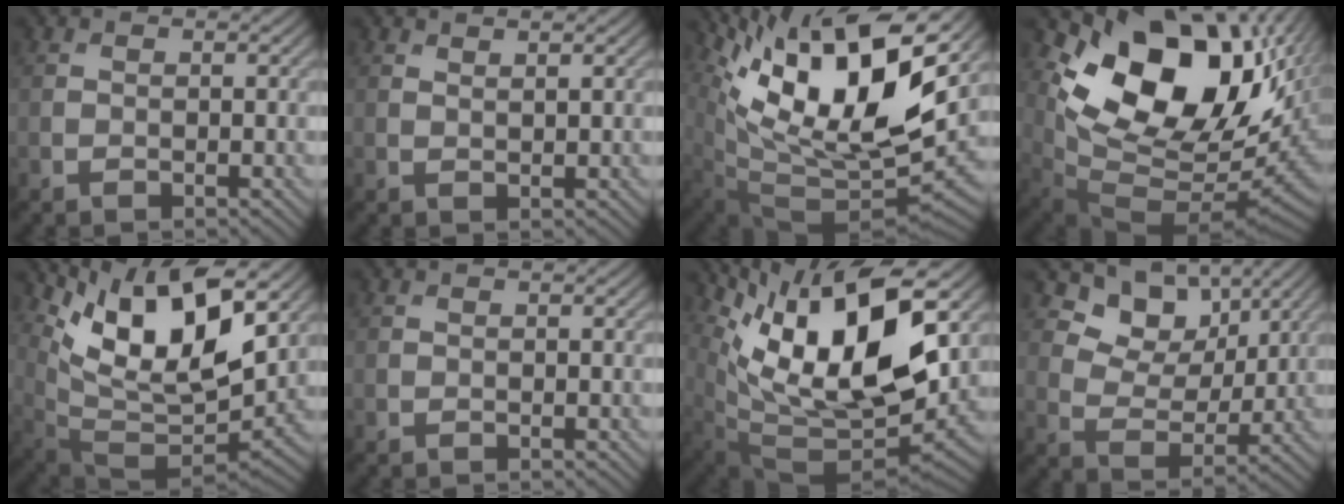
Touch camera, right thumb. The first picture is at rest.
{"total": 1.0, "force": [0.9, 0.0, 0.5], "torque": [-0.011, -0.003, 0.015]}
{"total": 17.7, "force": [7.5, 7.5, 14.2], "torque": [-0.261, 0.009, 0.134]}
{"total": 17.3, "force": [6.3, 10.5, 12.3], "torque": [-0.211, -0.007, 0.121]}
{"total": 13.9, "force": [7.3, 5.1, 10.6], "torque": [-0.211, -0.001, 0.139]}
{"total": 0.0}
{"total": 17.4, "force": [6.6, 7.8, 14.1], "torque": [-0.273, 0.007, 0.124]}
{"total": 9.3, "force": [5.6, 5.8, 4.6], "torque": [-0.088, -0.009, 0.097]}